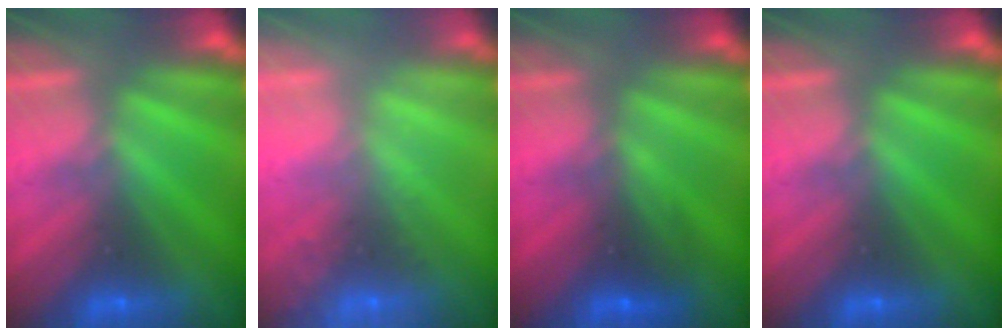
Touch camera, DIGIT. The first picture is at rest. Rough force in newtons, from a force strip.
{"total": 9.0}
{"total": 2.6}
{"total": 0.0}